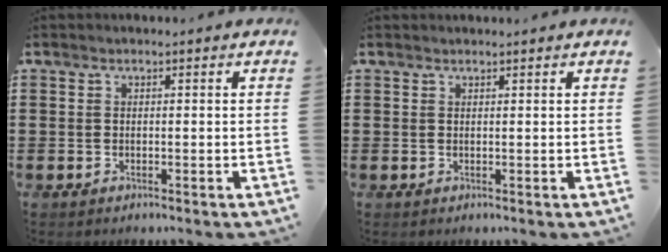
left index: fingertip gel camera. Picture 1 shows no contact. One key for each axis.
{"total": 0.7, "fx": 0.6, "fy": -0.1, "fz": 0.2, "tx": -0.006, "ty": -0.002, "tz": 0.013}